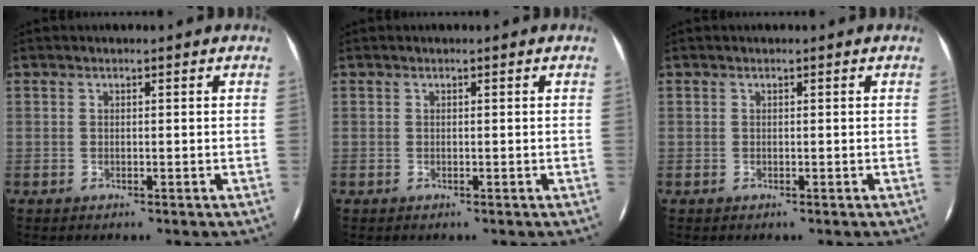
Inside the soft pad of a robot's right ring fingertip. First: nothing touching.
{"total": 0.0}
{"total": 0.0}